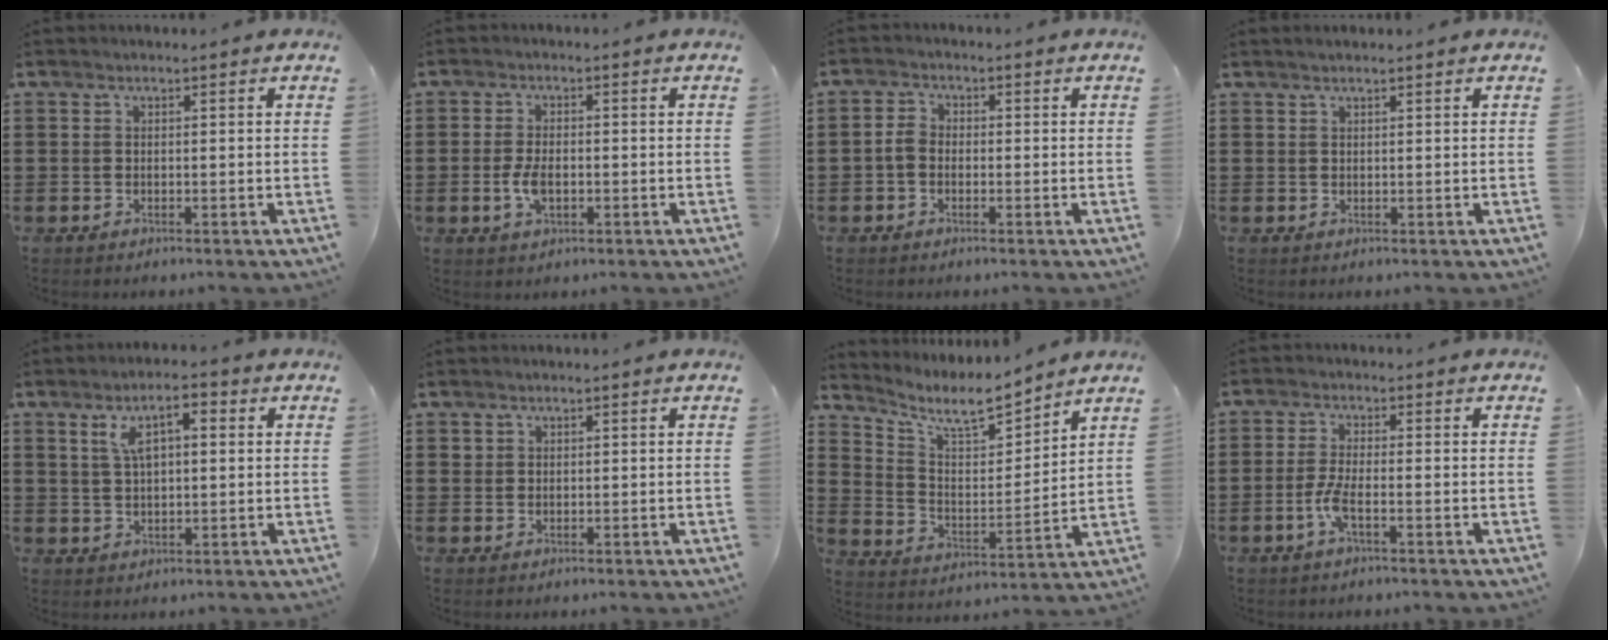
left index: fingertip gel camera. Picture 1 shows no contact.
{"total": 4.2, "force": [-0.8, 2.1, 3.6], "torque": [-0.084, -0.003, -0.020]}
{"total": 2.4, "force": [-0.7, 1.8, 1.5], "torque": [-0.044, 0.000, -0.018]}
{"total": 0.8, "force": [0.6, 0.0, 0.5], "torque": [-0.009, 0.000, 0.012]}
{"total": 5.6, "force": [2.0, 2.2, 4.8], "torque": [-0.092, 0.007, 0.030]}
{"total": 1.0, "force": [0.7, 0.6, 0.1], "torque": [-0.003, 0.003, 0.015]}
{"total": 8.1, "force": [7.0, 1.7, 3.6], "torque": [-0.090, -0.037, 0.122]}
{"total": 3.6, "force": [-1.6, 0.7, 3.2], "torque": [-0.084, -0.007, -0.037]}